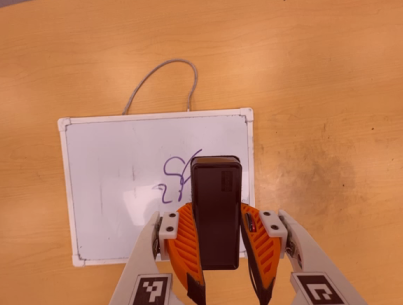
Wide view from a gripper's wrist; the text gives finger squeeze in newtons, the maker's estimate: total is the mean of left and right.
{"total": 7.8, "left": 6.0, "right": 9.5}